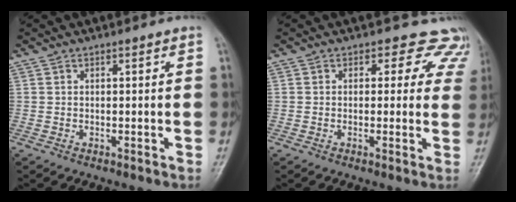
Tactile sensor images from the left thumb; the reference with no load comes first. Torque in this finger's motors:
{"motor_torque": [-0.29, 0.42, -0.33, -0.20, 0.04]}